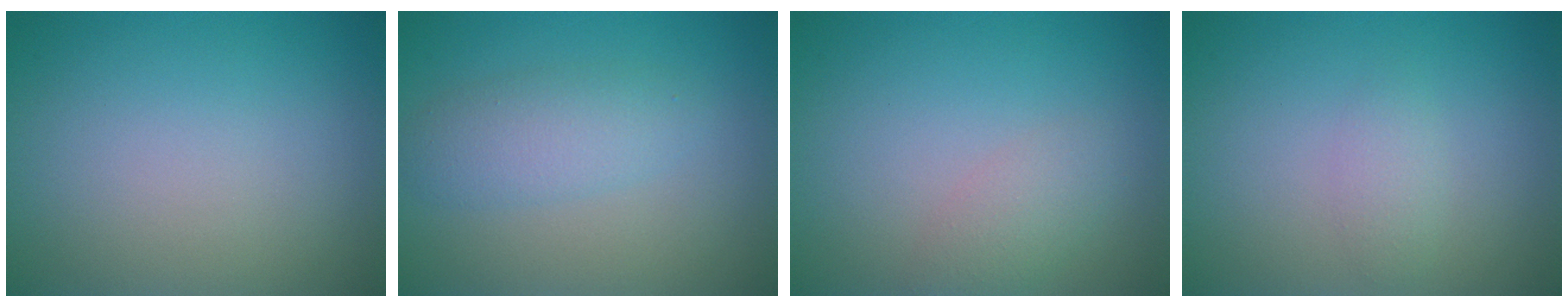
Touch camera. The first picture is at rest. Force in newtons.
{"total": 2.8, "press": 2.8, "slide": 0.1}
{"total": 2.0, "press": 2.0, "slide": 0.1}
{"total": 1.2, "press": 1.2, "slide": 0.1}